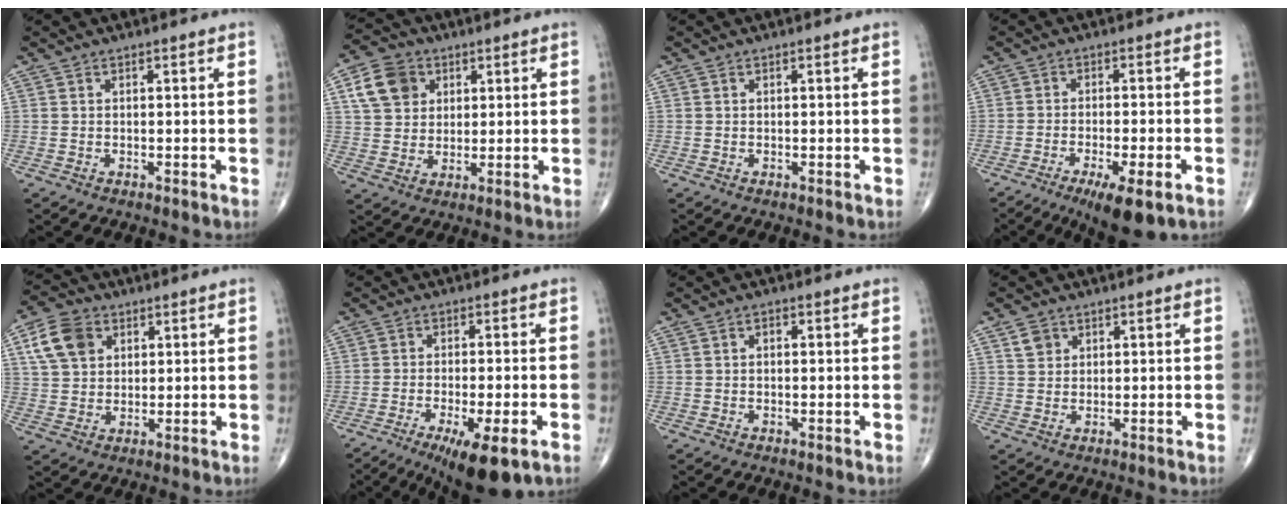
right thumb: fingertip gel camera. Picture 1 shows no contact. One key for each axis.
{"total": 9.0, "fx": 3.3, "fy": 7.2, "fz": 4.2, "tx": -0.056, "ty": -0.002, "tz": 0.061}
{"total": 0.0}
{"total": 9.3, "fx": -5.1, "fy": 2.2, "fz": 7.5, "tx": -0.119, "ty": -0.004, "tz": -0.077}
{"total": 9.1, "fx": 3.5, "fy": 6.7, "fz": 5.0, "tx": -0.080, "ty": -0.001, "tz": 0.064}
{"total": 11.4, "fx": -6.0, "fy": 2.9, "fz": 9.2, "tx": -0.145, "ty": -0.006, "tz": -0.091}
{"total": 1.0, "fx": 0.2, "fy": 0.7, "fz": 0.7, "tx": -0.009, "ty": 0.003, "tz": 0.000}
{"total": 2.7, "fx": 1.4, "fy": 2.1, "fz": 0.8, "tx": -0.004, "ty": -0.005, "tz": 0.024}